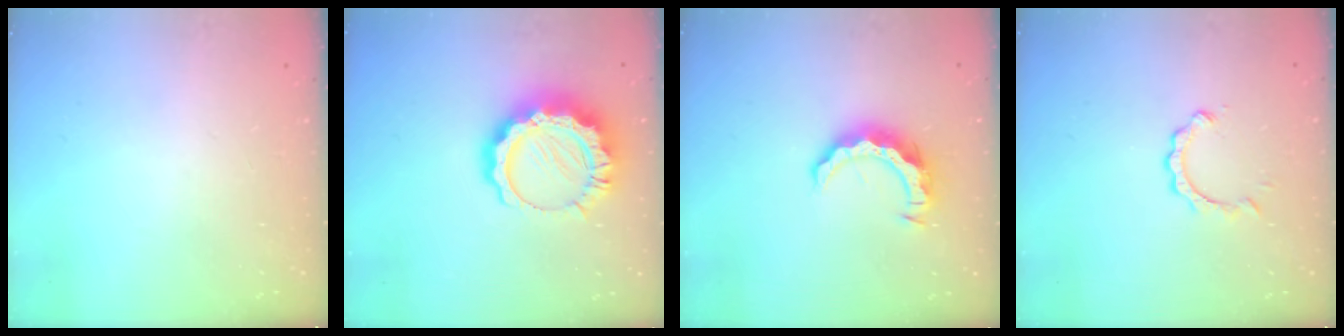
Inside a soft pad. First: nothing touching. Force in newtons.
{"total": 13.7, "press": 13.6, "slide": 1.2}
{"total": 9.0, "press": 9.0, "slide": 0.8}
{"total": 2.7, "press": 2.6, "slide": 0.3}